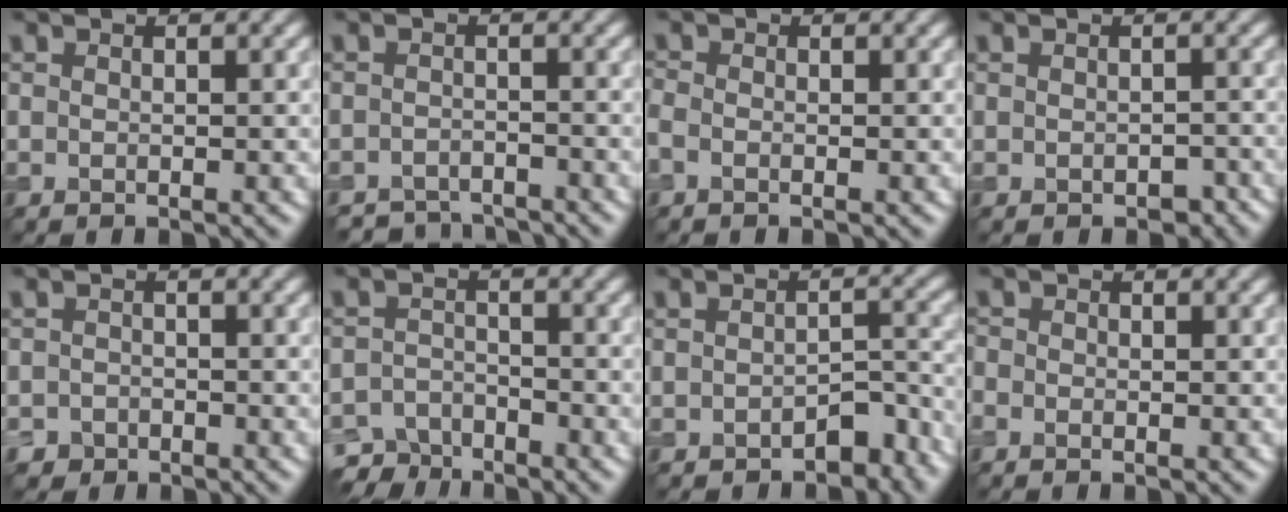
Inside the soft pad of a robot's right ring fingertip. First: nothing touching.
{"total": 3.2, "force": [-3.1, 0.6, 0.0], "torque": [0.006, 0.000, -0.057]}
{"total": 1.0, "force": [-0.6, 0.6, 0.6], "torque": [-0.018, -0.002, -0.018]}
{"total": 1.5, "force": [-0.8, 1.1, 0.8], "torque": [-0.010, -0.007, -0.009]}
{"total": 1.6, "force": [-1.1, 1.1, 0.0], "torque": [0.005, 0.009, -0.021]}
{"total": 4.1, "force": [-3.4, 2.1, 1.0], "torque": [-0.009, -0.006, -0.066]}
{"total": 3.3, "force": [-2.3, 1.6, 1.7], "torque": [-0.013, 0.005, -0.029]}
{"total": 0.8, "force": [-0.5, 0.5, 0.2], "torque": [-0.003, -0.001, -0.016]}